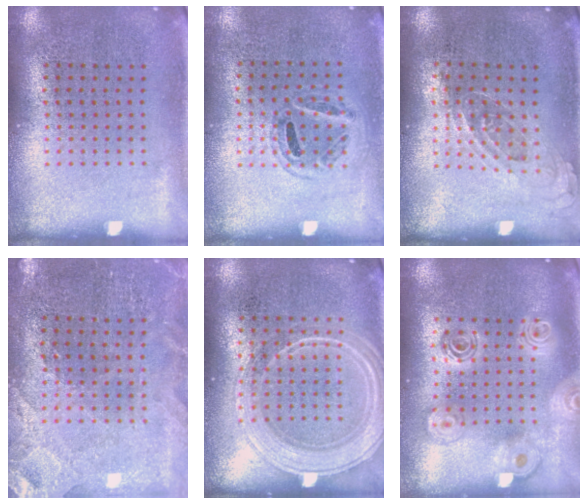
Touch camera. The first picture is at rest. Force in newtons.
{"total": 0.9, "press": 0.8, "slide": 0.4}
{"total": 0.7, "press": 0.5, "slide": 0.4}
{"total": 0.7, "press": 0.7, "slide": 0.2}
{"total": 3.4, "press": 3.3, "slide": 0.6}
{"total": 2.1, "press": 1.7, "slide": 1.3}